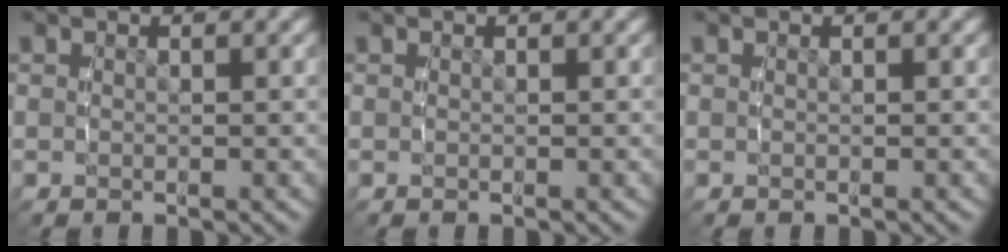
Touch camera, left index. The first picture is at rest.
{"total": 0.0}
{"total": 0.0}